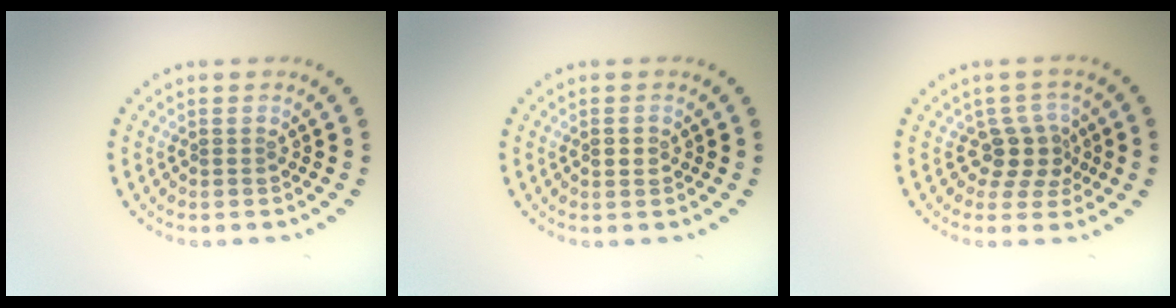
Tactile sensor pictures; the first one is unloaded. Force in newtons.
{"total": 1.0, "press": 1.0, "slide": 0.1}
{"total": 2.8, "press": 2.2, "slide": 1.8}